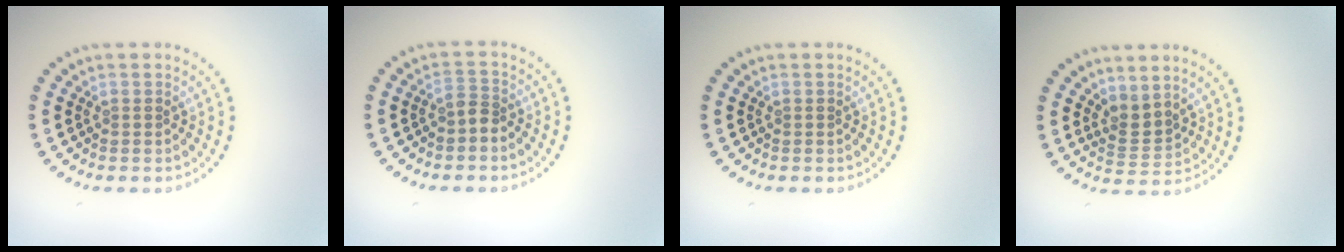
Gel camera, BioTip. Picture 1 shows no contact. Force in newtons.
{"total": 1.5, "press": 1.2, "slide": 1.0}
{"total": 0.0}
{"total": 2.2, "press": 1.5, "slide": 1.7}